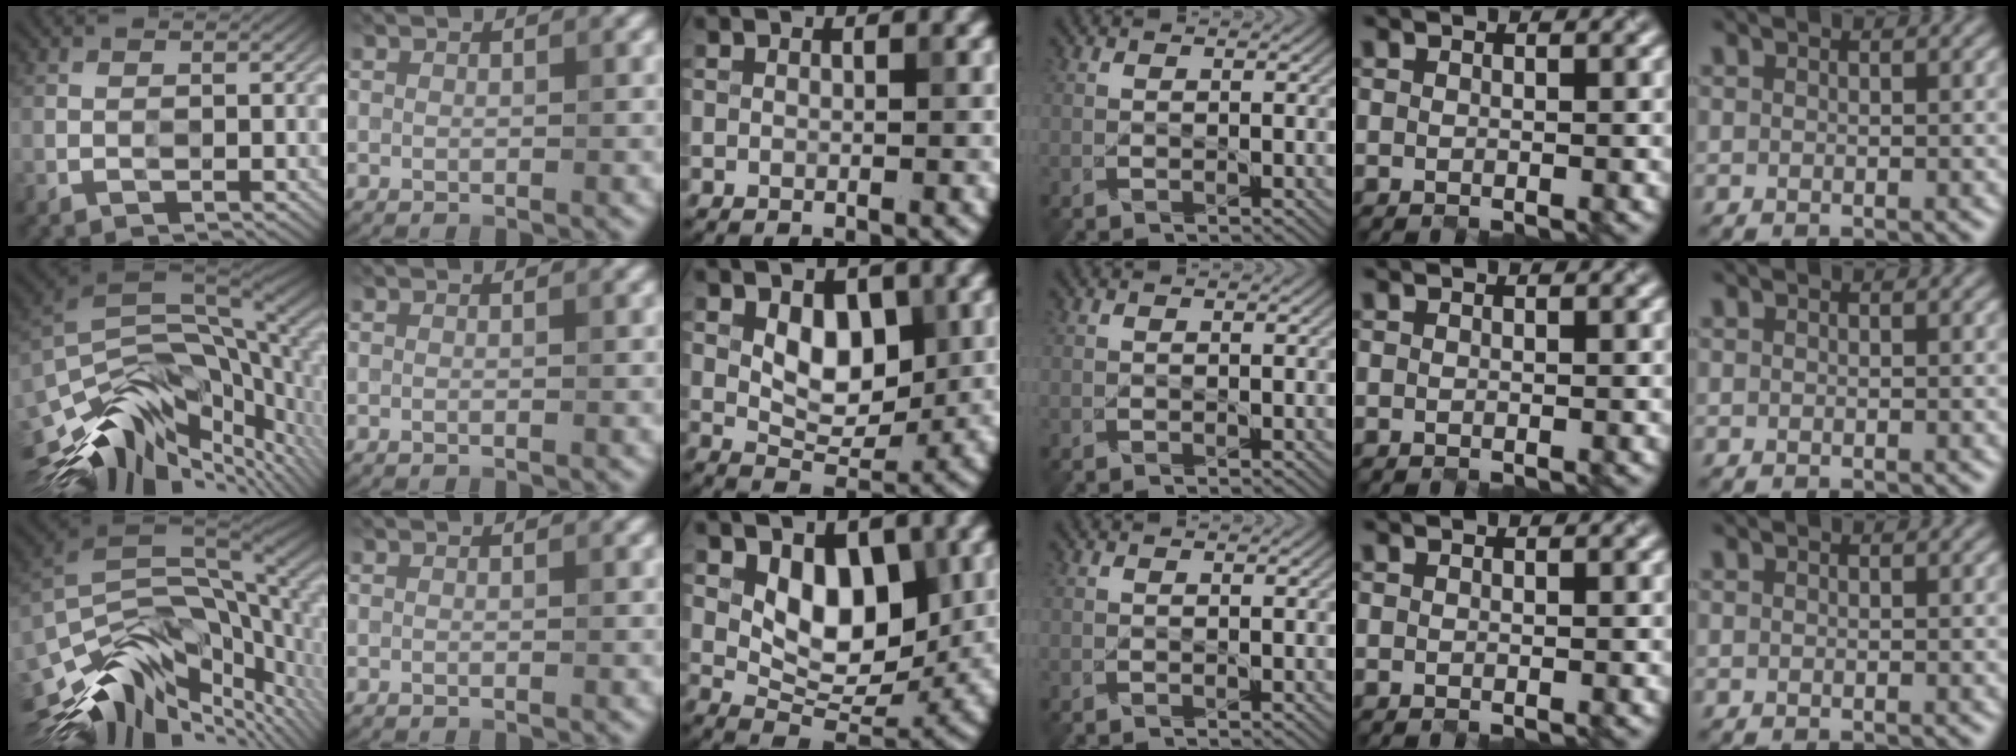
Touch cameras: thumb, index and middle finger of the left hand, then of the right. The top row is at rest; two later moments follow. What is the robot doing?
{"motion": "open", "object": "egg carton"}